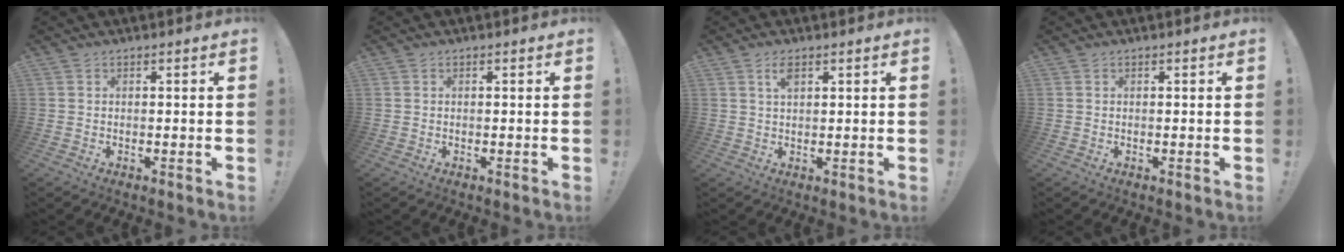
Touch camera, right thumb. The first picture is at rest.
{"total": 0.0}
{"total": 3.0, "force": [1.5, 1.2, 2.3], "torque": [-0.036, -0.003, 0.024]}
{"total": 0.0}